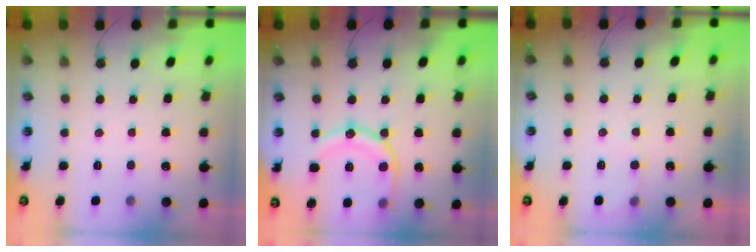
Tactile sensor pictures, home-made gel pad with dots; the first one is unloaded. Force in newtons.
{"total": 16.1, "press": 16.0, "slide": 1.9}
{"total": 5.0, "press": 5.0, "slide": 0.4}